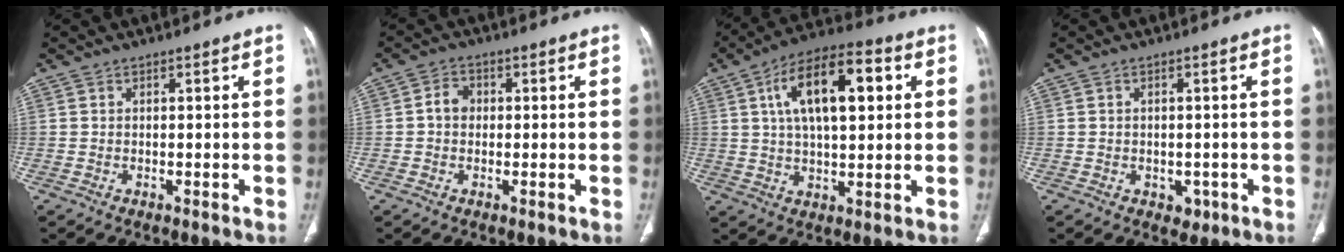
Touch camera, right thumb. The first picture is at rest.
{"total": 3.3, "force": [0.0, 2.7, 1.8], "torque": [-0.023, 0.012, -0.006]}
{"total": 16.5, "force": [4.6, 7.4, 14.0], "torque": [-0.219, 0.010, 0.072]}
{"total": 2.5, "force": [-0.8, 2.0, 1.3], "torque": [-0.006, 0.002, -0.004]}